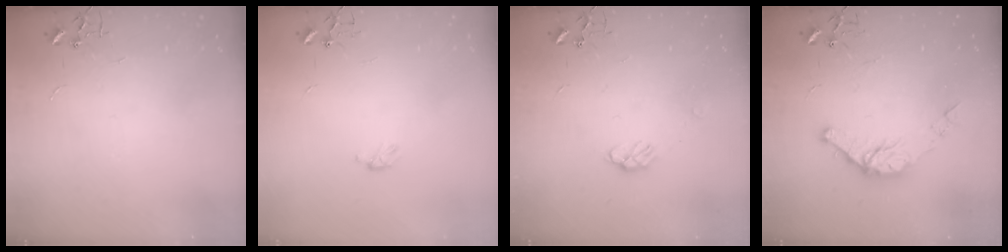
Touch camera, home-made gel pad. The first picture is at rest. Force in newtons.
{"total": 3.1, "press": 3.1, "slide": 0.5}
{"total": 6.2, "press": 6.2, "slide": 0.8}
{"total": 11.1, "press": 11.0, "slide": 1.0}